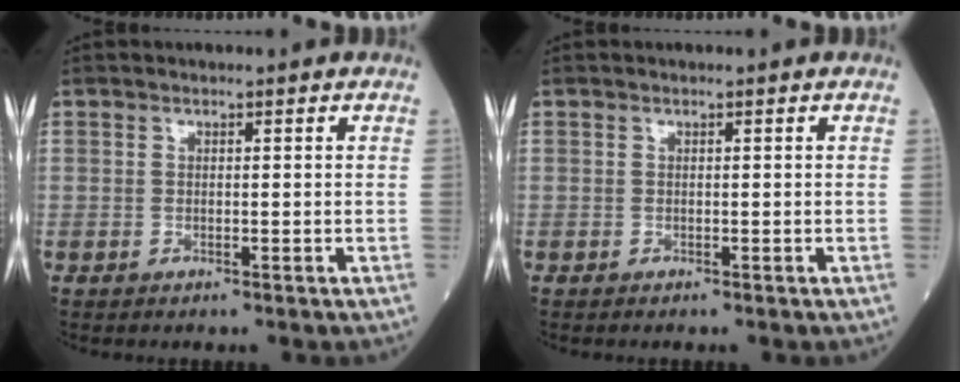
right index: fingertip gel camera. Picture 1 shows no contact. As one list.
[{"total": 0.0}]